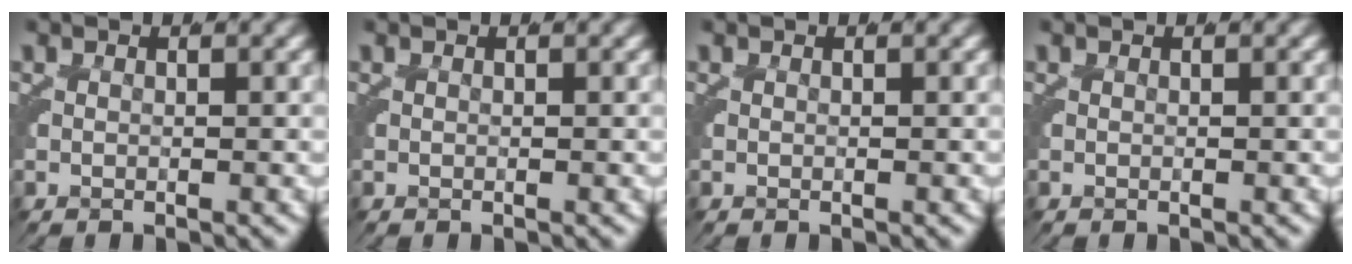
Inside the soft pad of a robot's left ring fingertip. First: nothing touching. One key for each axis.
{"total": 0.0}
{"total": 0.0}
{"total": 0.0}